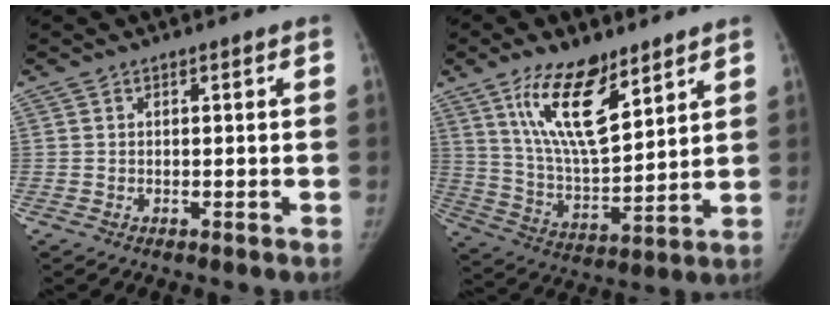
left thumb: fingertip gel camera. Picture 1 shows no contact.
{"total": 15.9, "force": [9.5, 6.2, 11.2], "torque": [-0.168, -0.057, 0.185]}